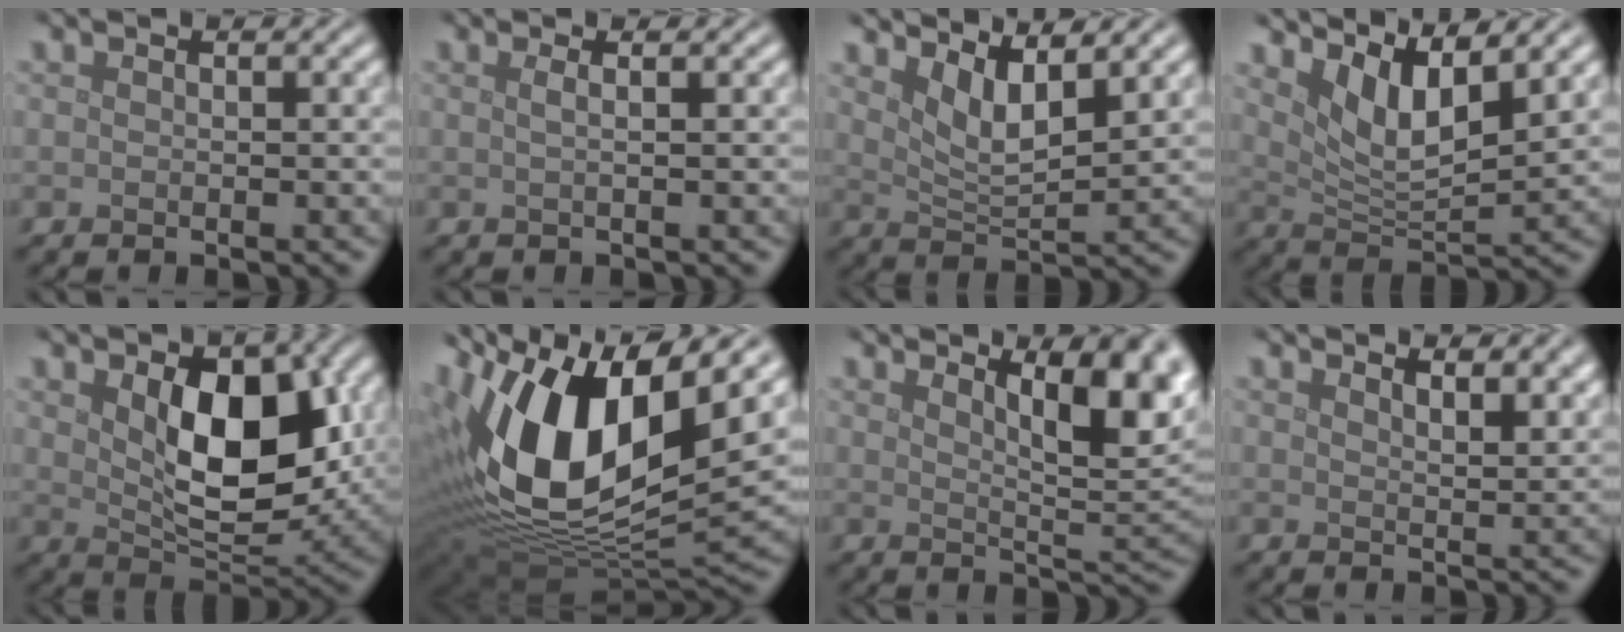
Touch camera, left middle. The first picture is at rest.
{"total": 1.4, "force": [0.4, 0.6, 1.2], "torque": [-0.014, 0.001, -0.005]}
{"total": 4.0, "force": [2.4, 1.2, 3.0], "torque": [-0.063, -0.011, 0.048]}
{"total": 5.3, "force": [3.1, 1.7, 4.0], "torque": [-0.081, -0.012, 0.059]}
{"total": 8.5, "force": [1.6, 4.6, 6.9], "torque": [-0.117, -0.014, 0.035]}
{"total": 14.3, "force": [3.9, 7.3, 11.6], "torque": [-0.222, -0.003, 0.063]}
{"total": 7.4, "force": [3.4, 2.2, 6.2], "torque": [-0.081, 0.001, 0.056]}
{"total": 5.3, "force": [4.0, 1.9, 2.9], "torque": [-0.014, 0.016, 0.037]}